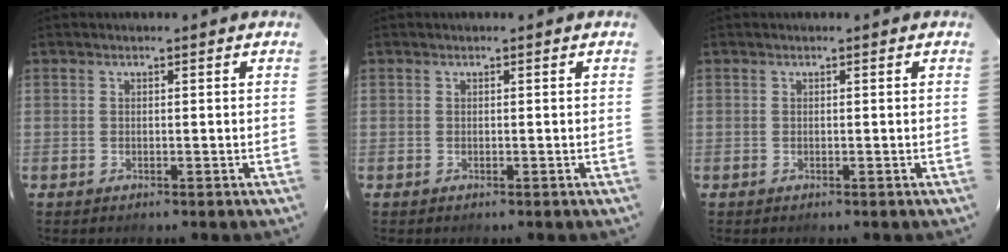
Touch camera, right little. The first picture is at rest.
{"total": 0.0}
{"total": 0.0}